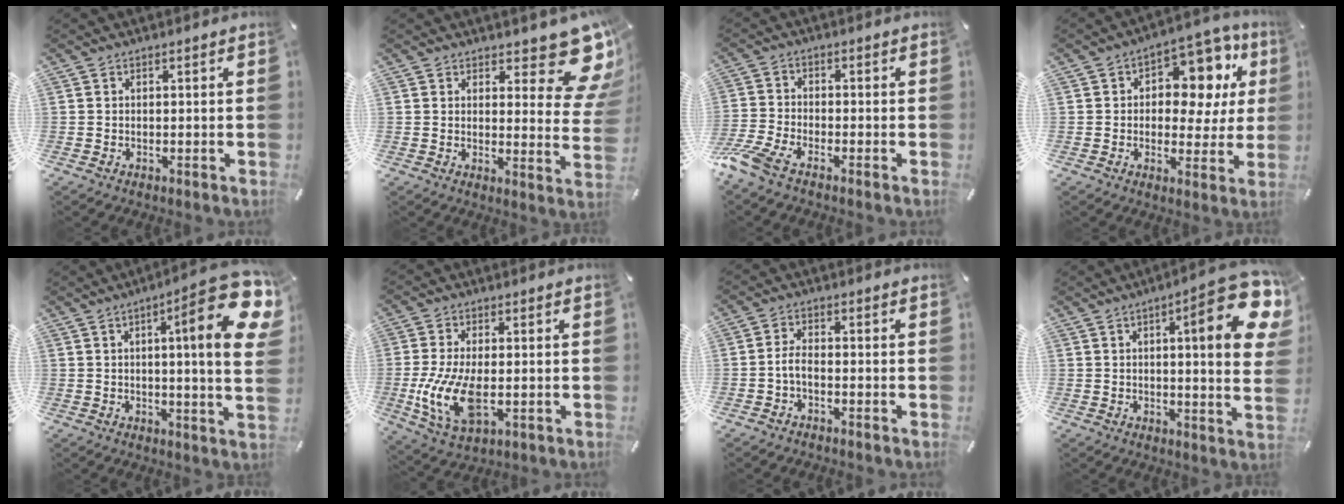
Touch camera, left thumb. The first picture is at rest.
{"total": 13.4, "force": [9.1, 5.1, 8.3], "torque": [-0.083, -0.082, 0.156]}
{"total": 6.3, "force": [-4.7, 2.0, 3.7], "torque": [-0.104, -0.003, -0.094]}
{"total": 14.2, "force": [5.1, 9.2, 9.6], "torque": [-0.118, -0.039, 0.088]}
{"total": 20.3, "force": [6.8, 3.9, 18.7], "torque": [-0.258, -0.043, 0.088]}
{"total": 11.9, "force": [-1.5, 5.9, 10.2], "torque": [-0.231, -0.018, -0.022]}
{"total": 3.3, "force": [-1.5, 1.2, 2.7], "torque": [-0.061, 0.004, -0.031]}
{"total": 18.0, "force": [7.2, 4.2, 16.0], "torque": [-0.210, -0.044, 0.100]}